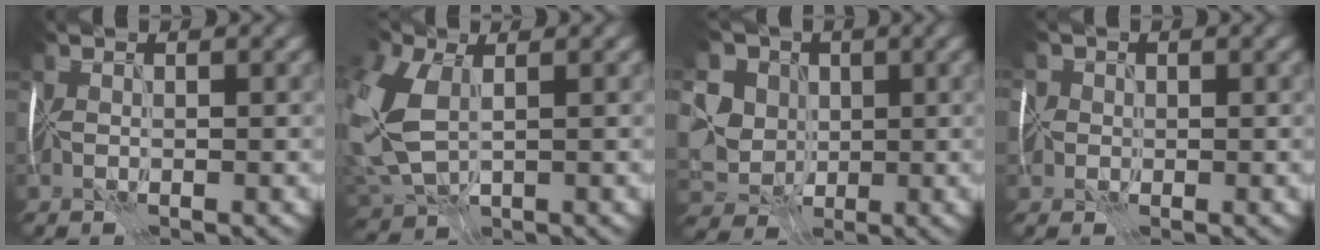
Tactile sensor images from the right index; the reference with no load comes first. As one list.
[{"total": 9.5, "force": [0.2, 5.9, 7.4], "torque": [-0.213, -0.002, 0.005]}, {"total": 8.0, "force": [1.4, 6.7, 4.1], "torque": [-0.082, 0.018, 0.005]}, {"total": 3.2, "force": [0.0, 3.0, 1.0], "torque": [-0.018, 0.014, -0.020]}]